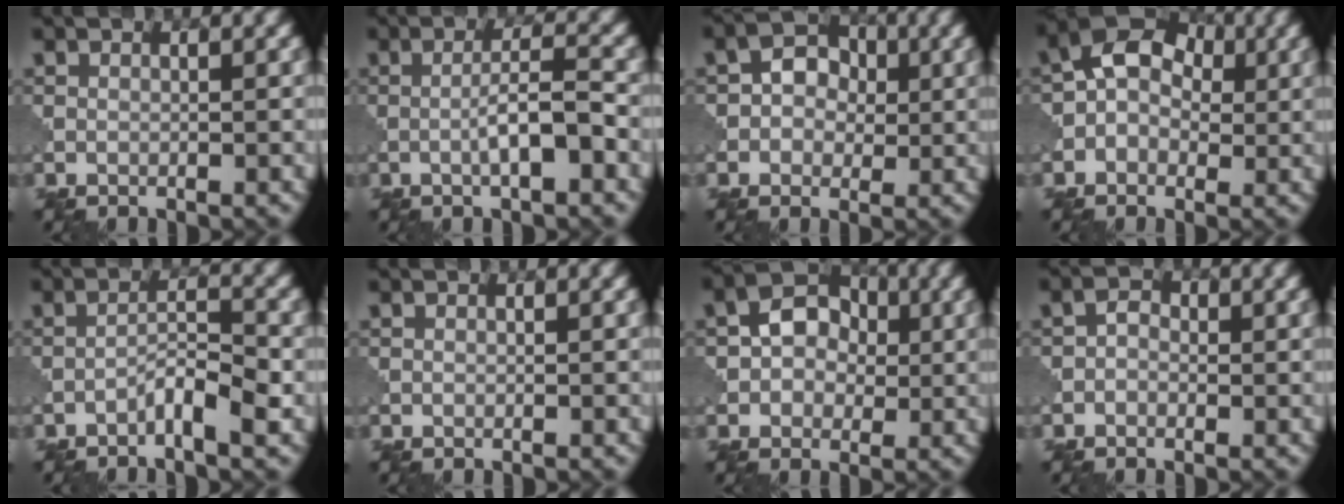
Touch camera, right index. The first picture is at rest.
{"total": 3.6, "force": [-1.1, 0.5, 3.4], "torque": [-0.059, 0.011, -0.023]}
{"total": 3.3, "force": [0.0, 2.7, 2.0], "torque": [-0.023, 0.005, -0.009]}
{"total": 5.8, "force": [0.5, 4.3, 3.9], "torque": [-0.047, 0.029, -0.007]}
{"total": 3.1, "force": [-1.9, 0.5, 2.4], "torque": [-0.041, 0.012, -0.038]}
{"total": 0.0}
{"total": 4.4, "force": [0.2, 3.4, 2.7], "torque": [-0.033, 0.008, -0.012]}
{"total": 1.3, "force": [-0.4, 1.0, 0.7], "torque": [-0.006, 0.003, -0.016]}